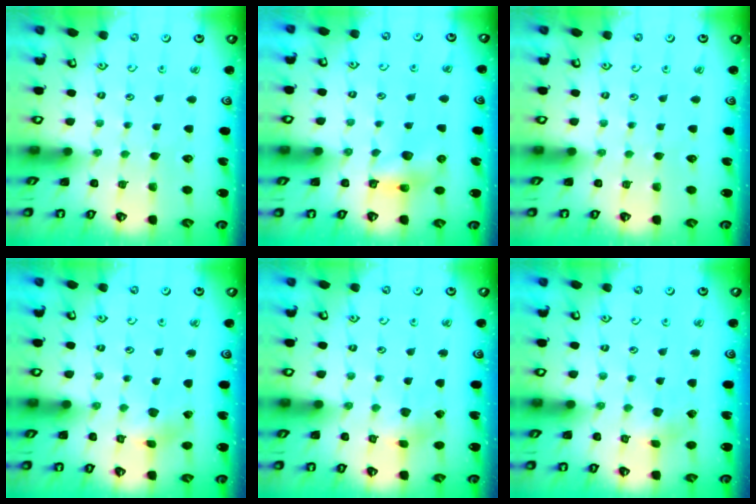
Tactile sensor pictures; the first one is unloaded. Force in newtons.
{"total": 7.5, "press": 7.4, "slide": 0.9}
{"total": 0.0}
{"total": 1.3, "press": 1.3, "slide": 0.2}
{"total": 2.2, "press": 2.2, "slide": 0.2}
{"total": 2.1, "press": 2.1, "slide": 0.1}